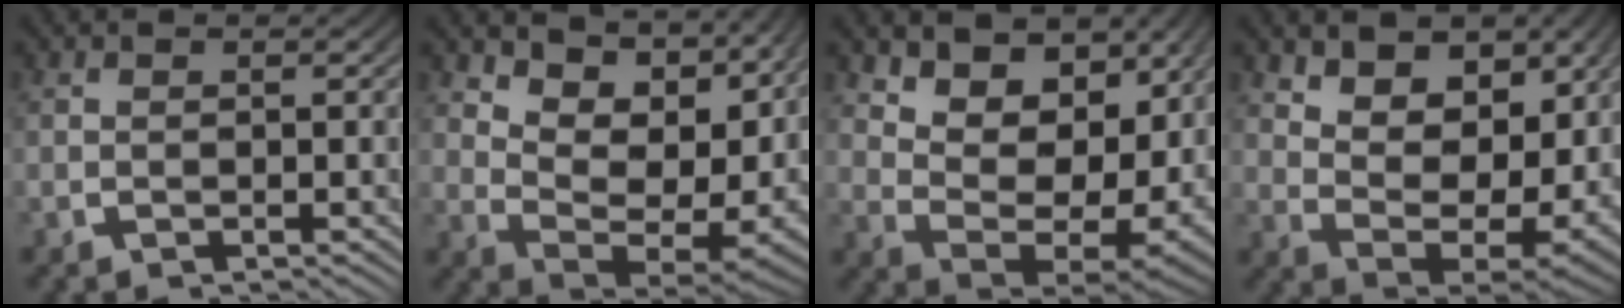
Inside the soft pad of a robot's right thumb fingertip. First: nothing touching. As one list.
[{"total": 11.0, "force": [2.4, 6.1, 8.8], "torque": [-0.147, -0.025, 0.051]}, {"total": 12.0, "force": [2.2, 7.6, 9.1], "torque": [-0.170, -0.036, 0.048]}, {"total": 10.4, "force": [1.8, 6.8, 7.7], "torque": [-0.152, -0.044, 0.044]}]